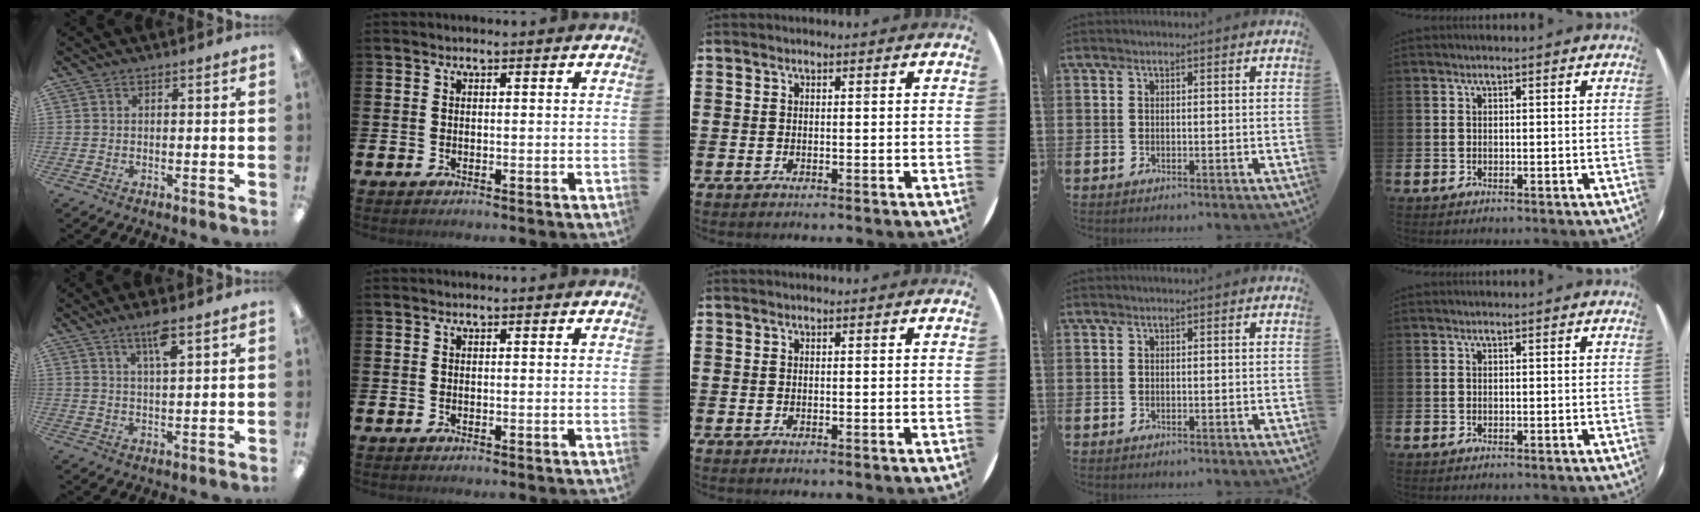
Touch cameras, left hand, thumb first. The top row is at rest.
{"thumb": {"total": 5.7, "force": [3.9, 0.9, 4.1], "torque": [-0.075, -0.011, 0.063]}}